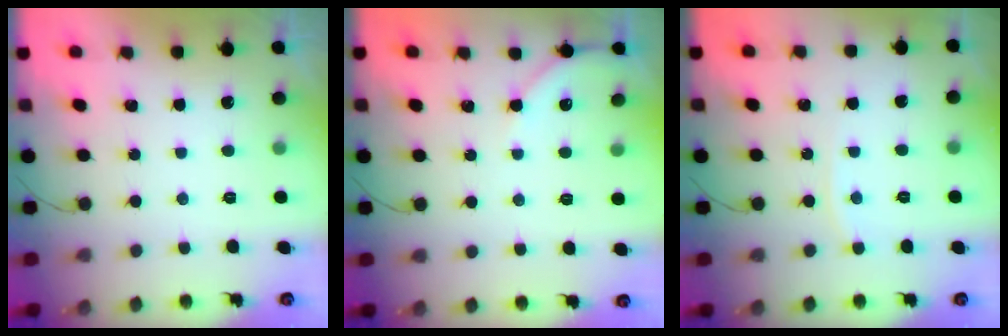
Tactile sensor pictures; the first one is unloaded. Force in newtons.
{"total": 4.2, "press": 4.1, "slide": 0.6}
{"total": 2.9, "press": 2.9, "slide": 0.5}